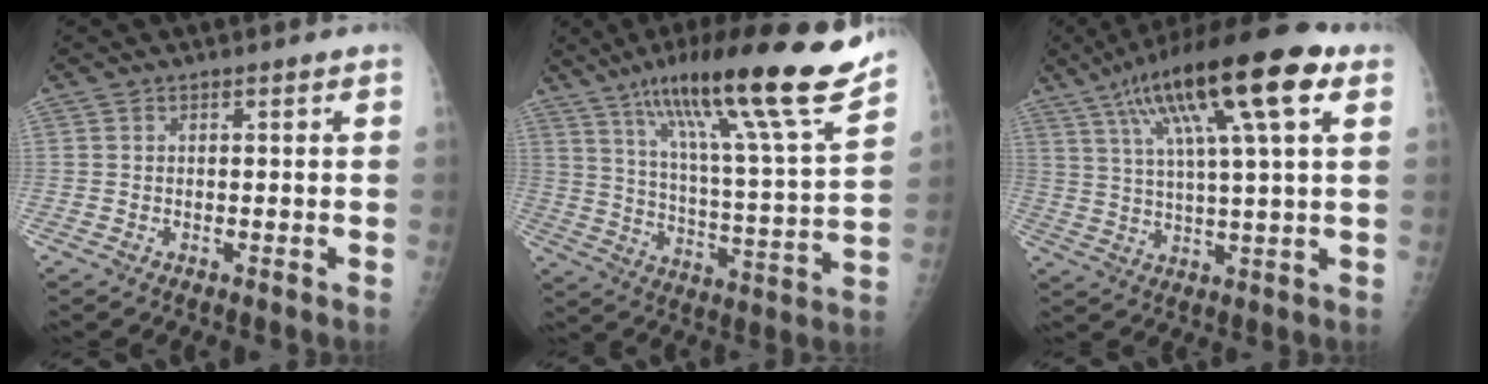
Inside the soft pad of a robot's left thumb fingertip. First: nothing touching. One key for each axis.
{"total": 24.2, "fx": 17.0, "fy": 2.0, "fz": 17.2, "tx": -0.257, "ty": -0.063, "tz": 0.271}
{"total": 20.1, "fx": 9.1, "fy": 4.3, "fz": 17.5, "tx": -0.291, "ty": 0.005, "tz": 0.147}